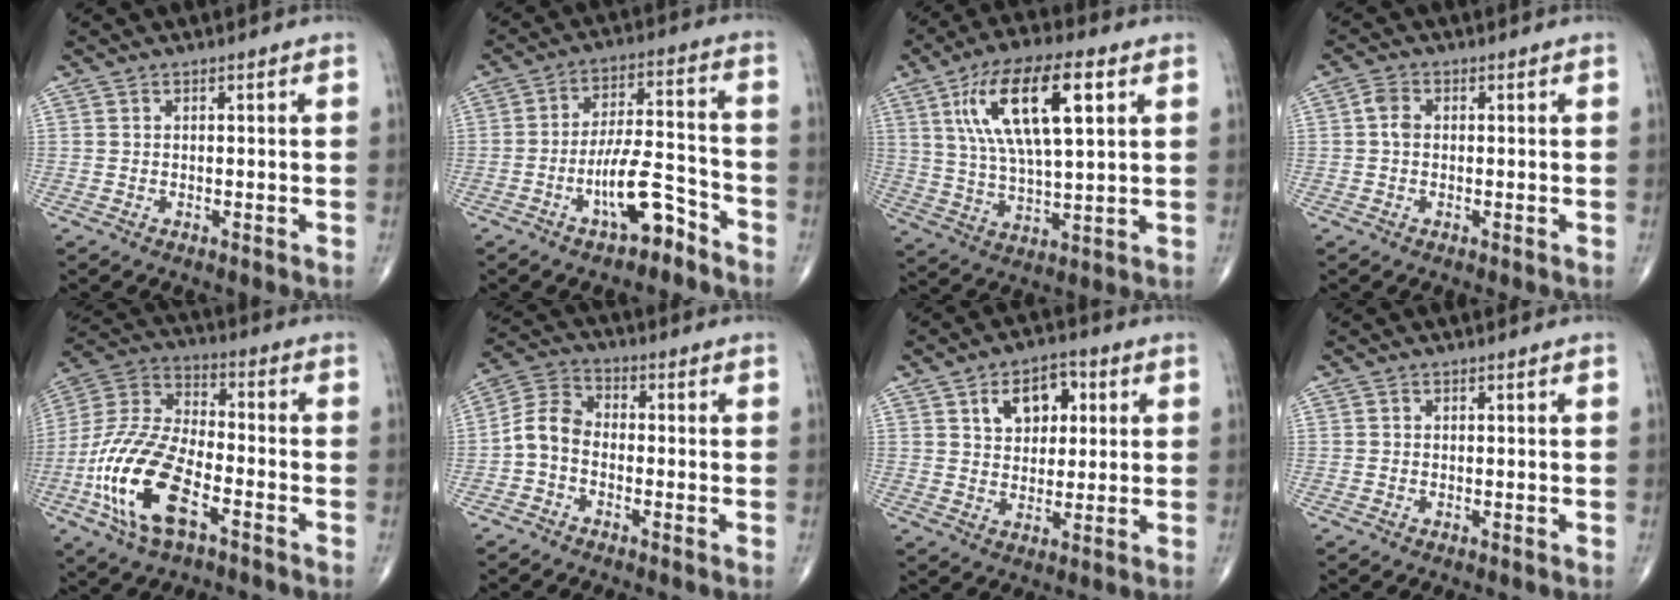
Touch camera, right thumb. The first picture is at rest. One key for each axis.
{"total": 10.2, "fx": -5.9, "fy": 3.5, "fz": 7.6, "tx": -0.126, "ty": 0.056, "tz": -0.098}
{"total": 17.8, "fx": 6.3, "fy": 6.4, "fz": 15.4, "tx": -0.271, "ty": -0.003, "tz": 0.110}
{"total": 2.5, "fx": 0.1, "fy": 1.8, "fz": 1.8, "tx": -0.033, "ty": 0.005, "tz": -0.003}
{"total": 18.9, "fx": -7.4, "fy": 8.5, "fz": 15.2, "tx": -0.317, "ty": 0.030, "tz": -0.140}
{"total": 6.0, "fx": -1.8, "fy": 4.1, "fz": 3.9, "tx": -0.069, "ty": 0.027, "tz": -0.053}
{"total": 9.0, "fx": 3.2, "fy": 6.0, "fz": 5.9, "tx": -0.053, "ty": -0.004, "tz": 0.047}
{"total": 0.0}